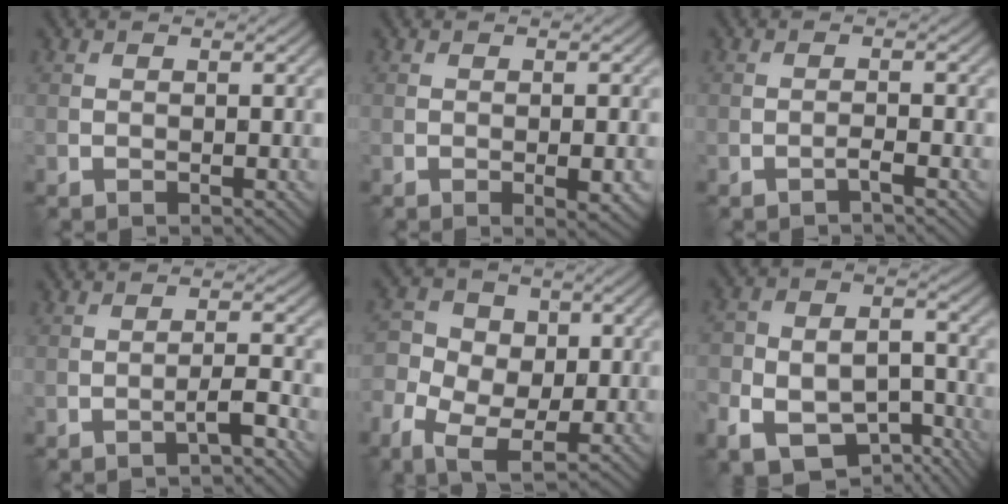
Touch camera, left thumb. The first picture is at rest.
{"total": 2.8, "force": [-0.9, 0.8, 2.5], "torque": [-0.040, -0.002, -0.010]}
{"total": 1.2, "force": [-0.9, 0.1, 0.8], "torque": [-0.014, 0.005, -0.019]}
{"total": 2.5, "force": [-1.5, 0.3, 2.0], "torque": [-0.033, 0.013, -0.032]}
{"total": 8.3, "force": [-2.4, 6.1, 5.1], "torque": [-0.119, -0.012, -0.053]}
{"total": 13.2, "force": [-7.2, 8.5, 7.1], "torque": [-0.143, -0.029, -0.108]}